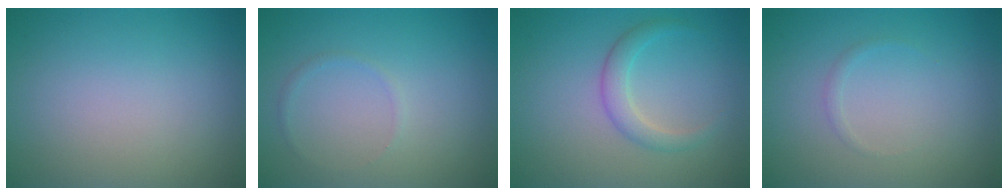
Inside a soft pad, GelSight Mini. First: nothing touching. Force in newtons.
{"total": 0.6, "press": 0.6, "slide": 0.1}
{"total": 2.1, "press": 2.1, "slide": 0.1}
{"total": 0.6, "press": 0.6, "slide": 0.1}